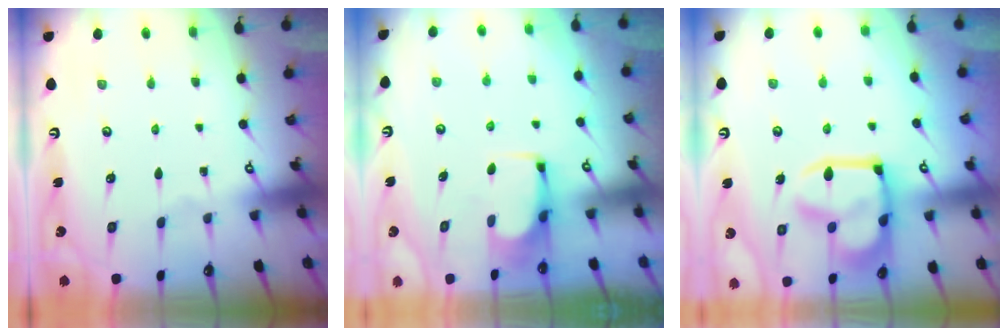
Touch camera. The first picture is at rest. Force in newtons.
{"total": 5.9, "press": 5.9, "slide": 0.3}
{"total": 17.7, "press": 17.7, "slide": 1.5}